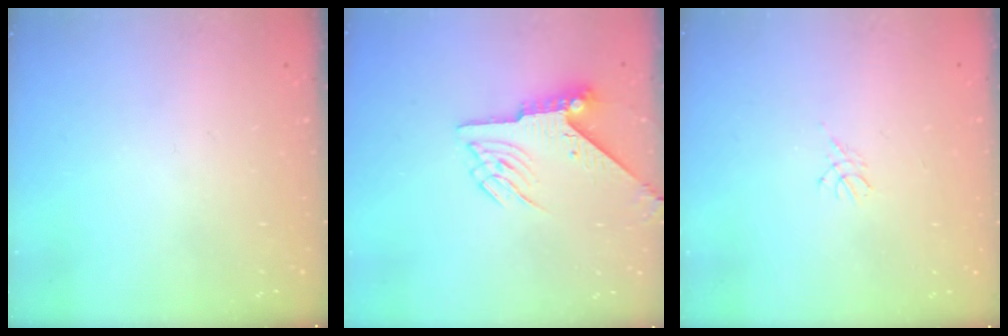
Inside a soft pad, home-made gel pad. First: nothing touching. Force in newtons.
{"total": 5.9, "press": 5.8, "slide": 0.7}
{"total": 3.0, "press": 2.9, "slide": 0.6}